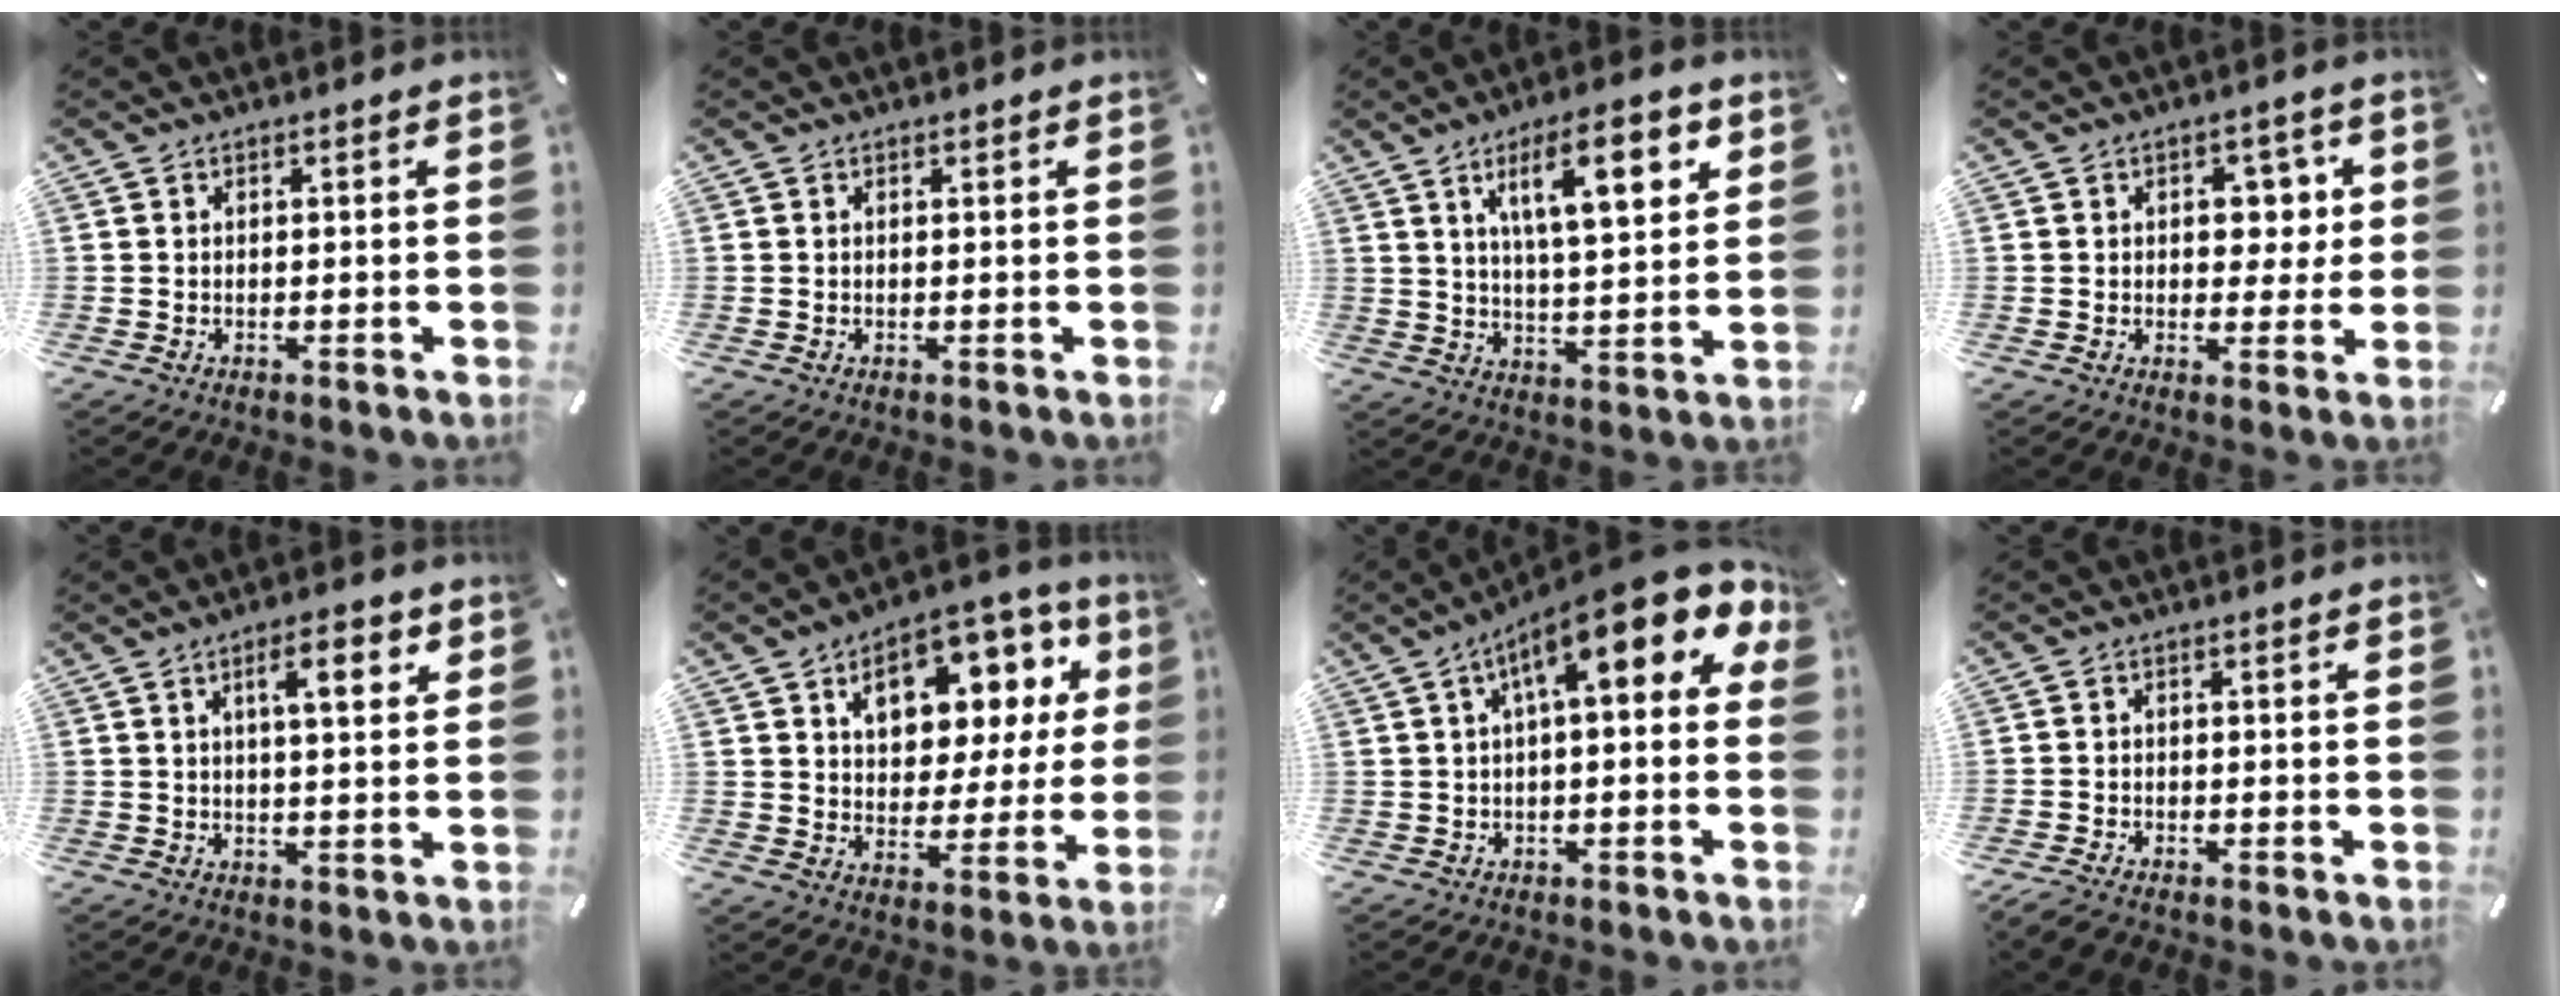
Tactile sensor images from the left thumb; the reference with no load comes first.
{"total": 0.0}
{"total": 15.5, "force": [7.4, 5.4, 12.5], "torque": [-0.197, -0.013, 0.115]}
{"total": 6.0, "force": [1.4, 4.7, 3.6], "torque": [-0.035, -0.006, 0.014]}
{"total": 7.6, "force": [3.1, 2.2, 6.5], "torque": [-0.095, -0.007, 0.042]}
{"total": 14.3, "force": [6.6, 9.6, 8.2], "torque": [-0.114, -0.034, 0.111]}
{"total": 15.4, "force": [6.9, 4.9, 12.8], "torque": [-0.200, -0.043, 0.112]}
{"total": 2.4, "force": [-2.2, 0.7, 0.7], "torque": [-0.024, 0.005, -0.047]}